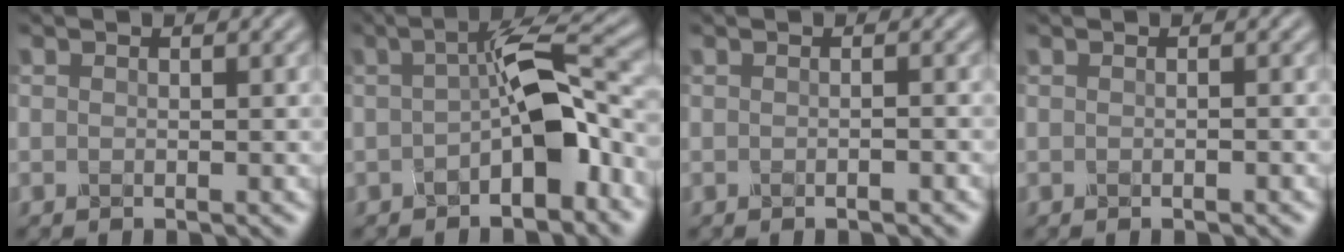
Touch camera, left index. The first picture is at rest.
{"total": 6.2, "force": [-1.9, 1.7, 5.7], "torque": [-0.084, 0.027, -0.039]}
{"total": 1.0, "force": [-0.6, 0.1, 0.7], "torque": [0.002, 0.007, -0.013]}
{"total": 0.7, "force": [-0.4, 0.1, 0.5], "torque": [0.000, 0.004, -0.007]}